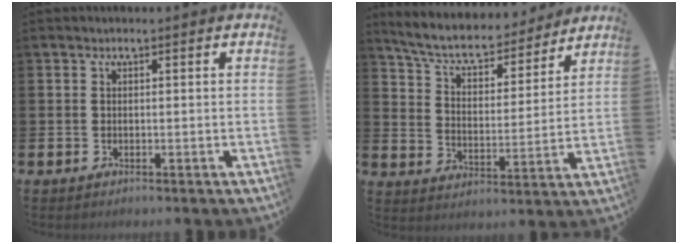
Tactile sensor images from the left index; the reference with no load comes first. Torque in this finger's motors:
{"motor_torque": [0.61, -1.54, 0.52, 0.12]}